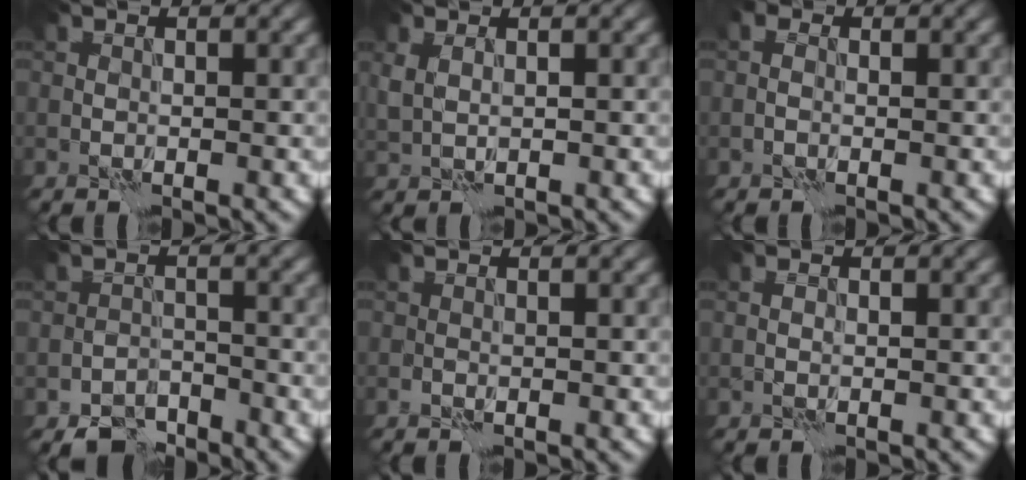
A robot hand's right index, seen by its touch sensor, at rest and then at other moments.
{"total": 1.5, "force": [0.7, 0.8, 1.1], "torque": [-0.031, 0.002, 0.016]}
{"total": 1.0, "force": [-0.2, 0.7, 0.7], "torque": [-0.015, 0.005, -0.008]}
{"total": 3.0, "force": [-2.4, 1.6, 0.8], "torque": [-0.011, 0.002, -0.050]}
{"total": 0.0}
{"total": 0.9, "force": [0.0, 0.6, 0.6], "torque": [-0.015, 0.001, -0.002]}